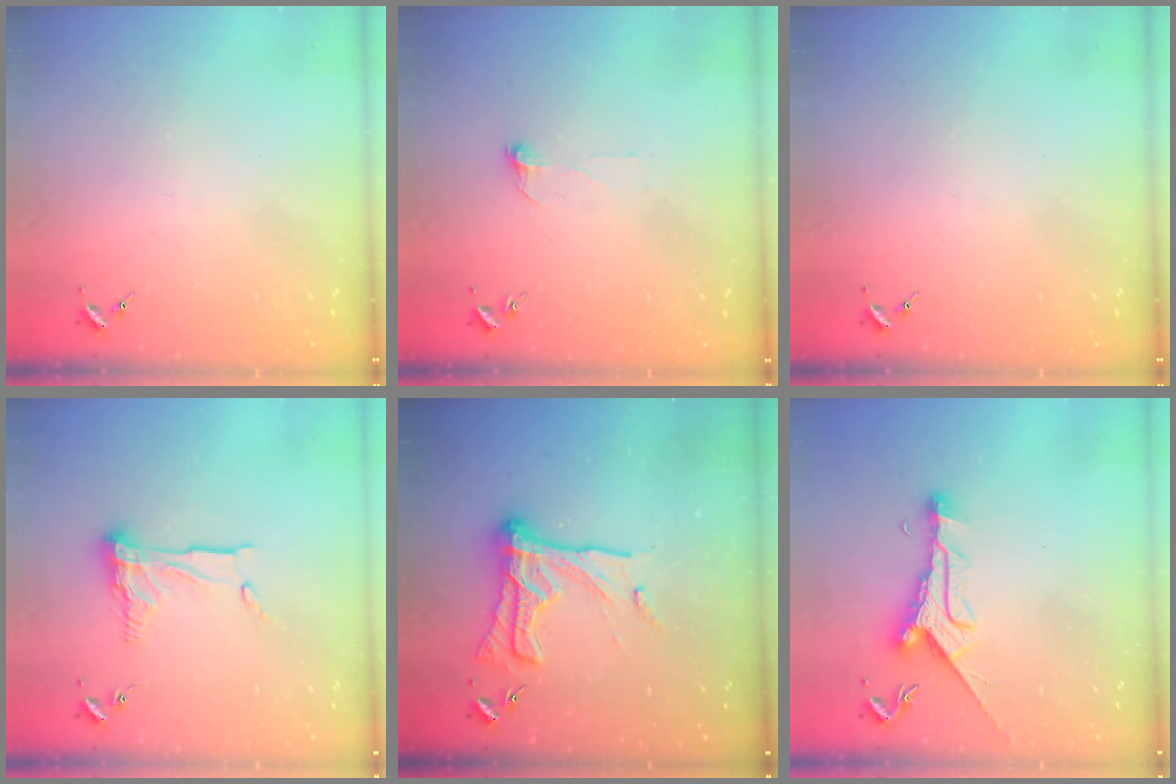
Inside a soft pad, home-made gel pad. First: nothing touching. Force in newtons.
{"total": 4.0, "press": 4.0, "slide": 0.2}
{"total": 0.0}
{"total": 13.5, "press": 13.5, "slide": 1.2}
{"total": 19.1, "press": 19.0, "slide": 1.7}
{"total": 9.8, "press": 9.8, "slide": 0.2}